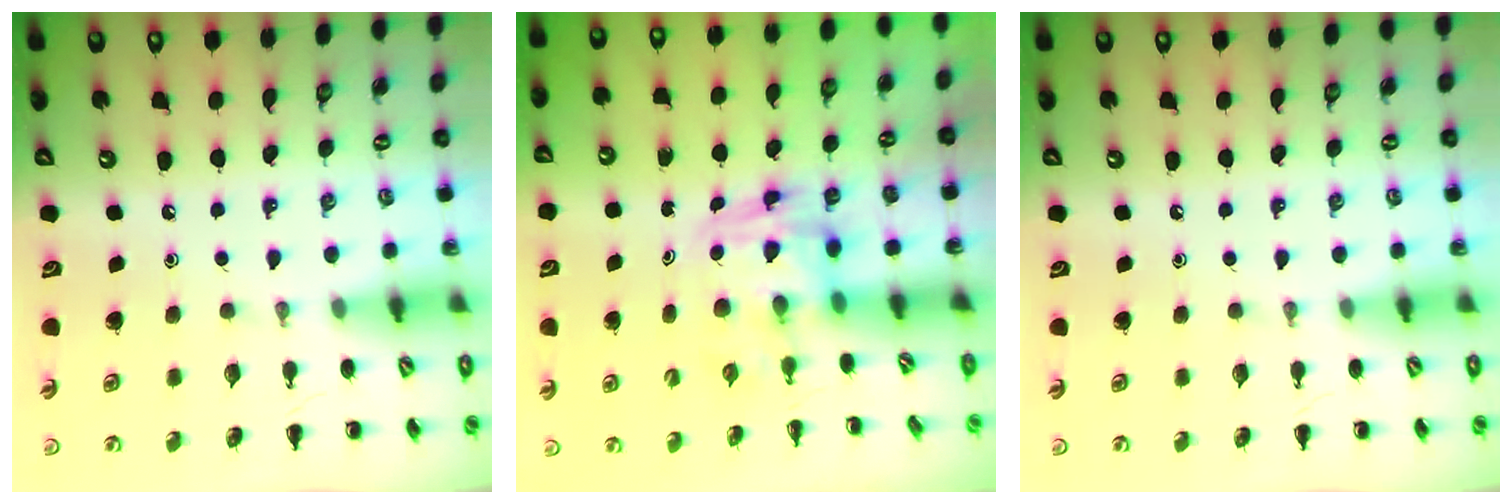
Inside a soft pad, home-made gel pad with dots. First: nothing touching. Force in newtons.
{"total": 3.5, "press": 3.4, "slide": 0.6}
{"total": 0.0}